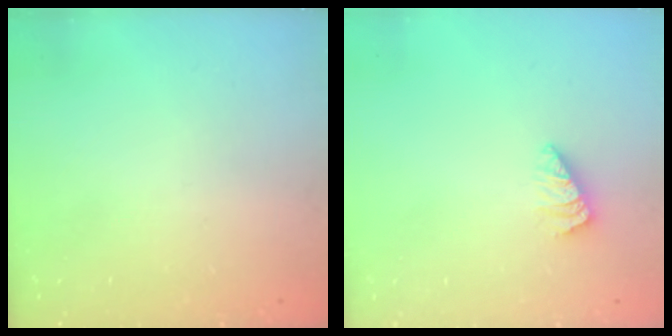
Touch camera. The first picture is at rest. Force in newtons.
{"total": 1.3, "press": 1.3, "slide": 0.2}